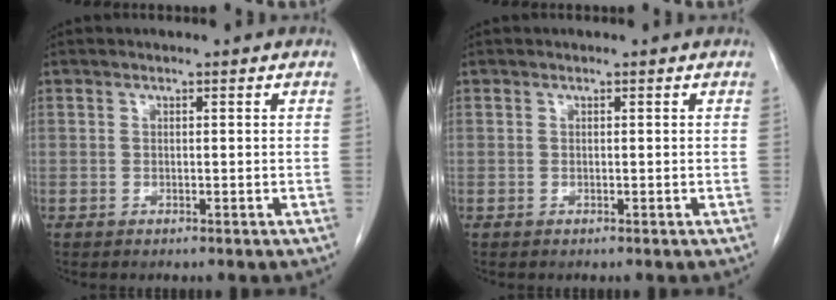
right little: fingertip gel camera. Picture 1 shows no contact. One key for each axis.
{"total": 0.0}